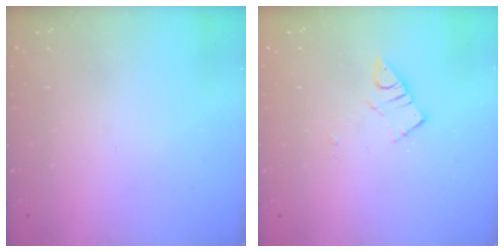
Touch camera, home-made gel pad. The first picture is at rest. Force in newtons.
{"total": 2.8, "press": 2.7, "slide": 0.3}